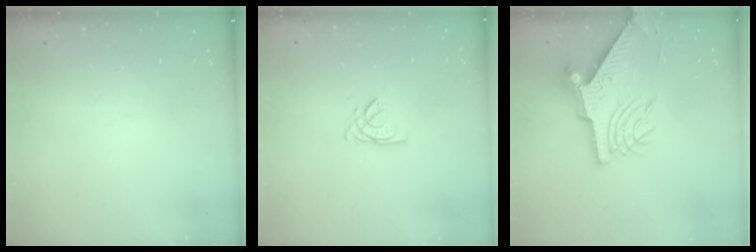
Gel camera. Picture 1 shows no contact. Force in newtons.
{"total": 2.7, "press": 2.7, "slide": 0.3}
{"total": 10.8, "press": 10.7, "slide": 1.4}